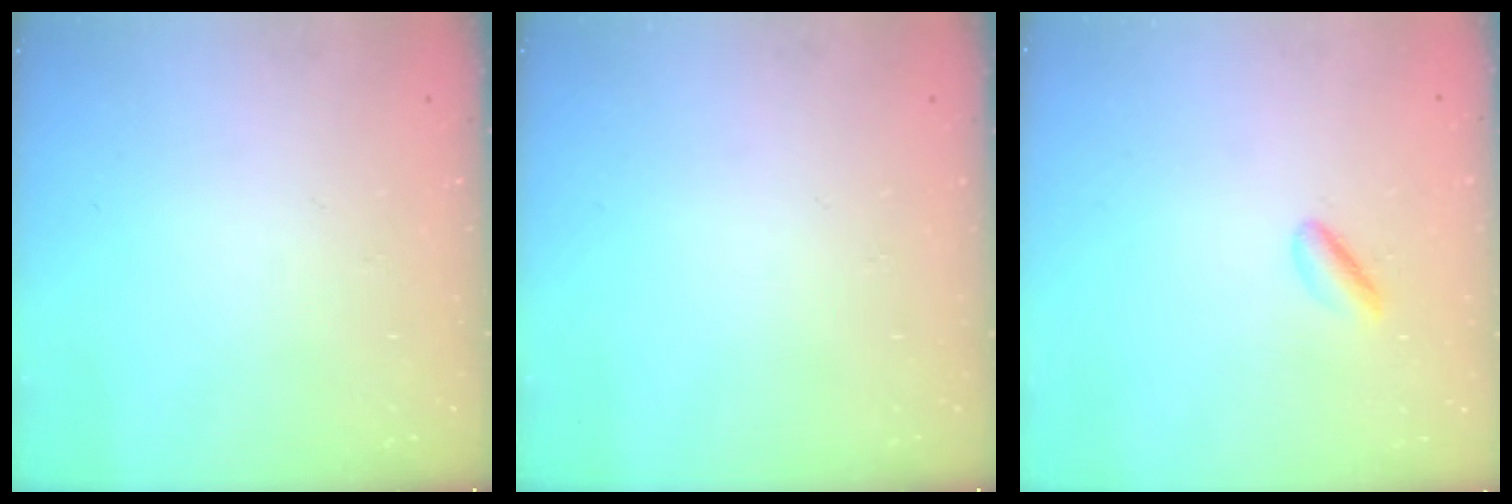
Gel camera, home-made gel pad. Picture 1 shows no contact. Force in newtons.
{"total": 0.0}
{"total": 2.5, "press": 2.3, "slide": 1.0}